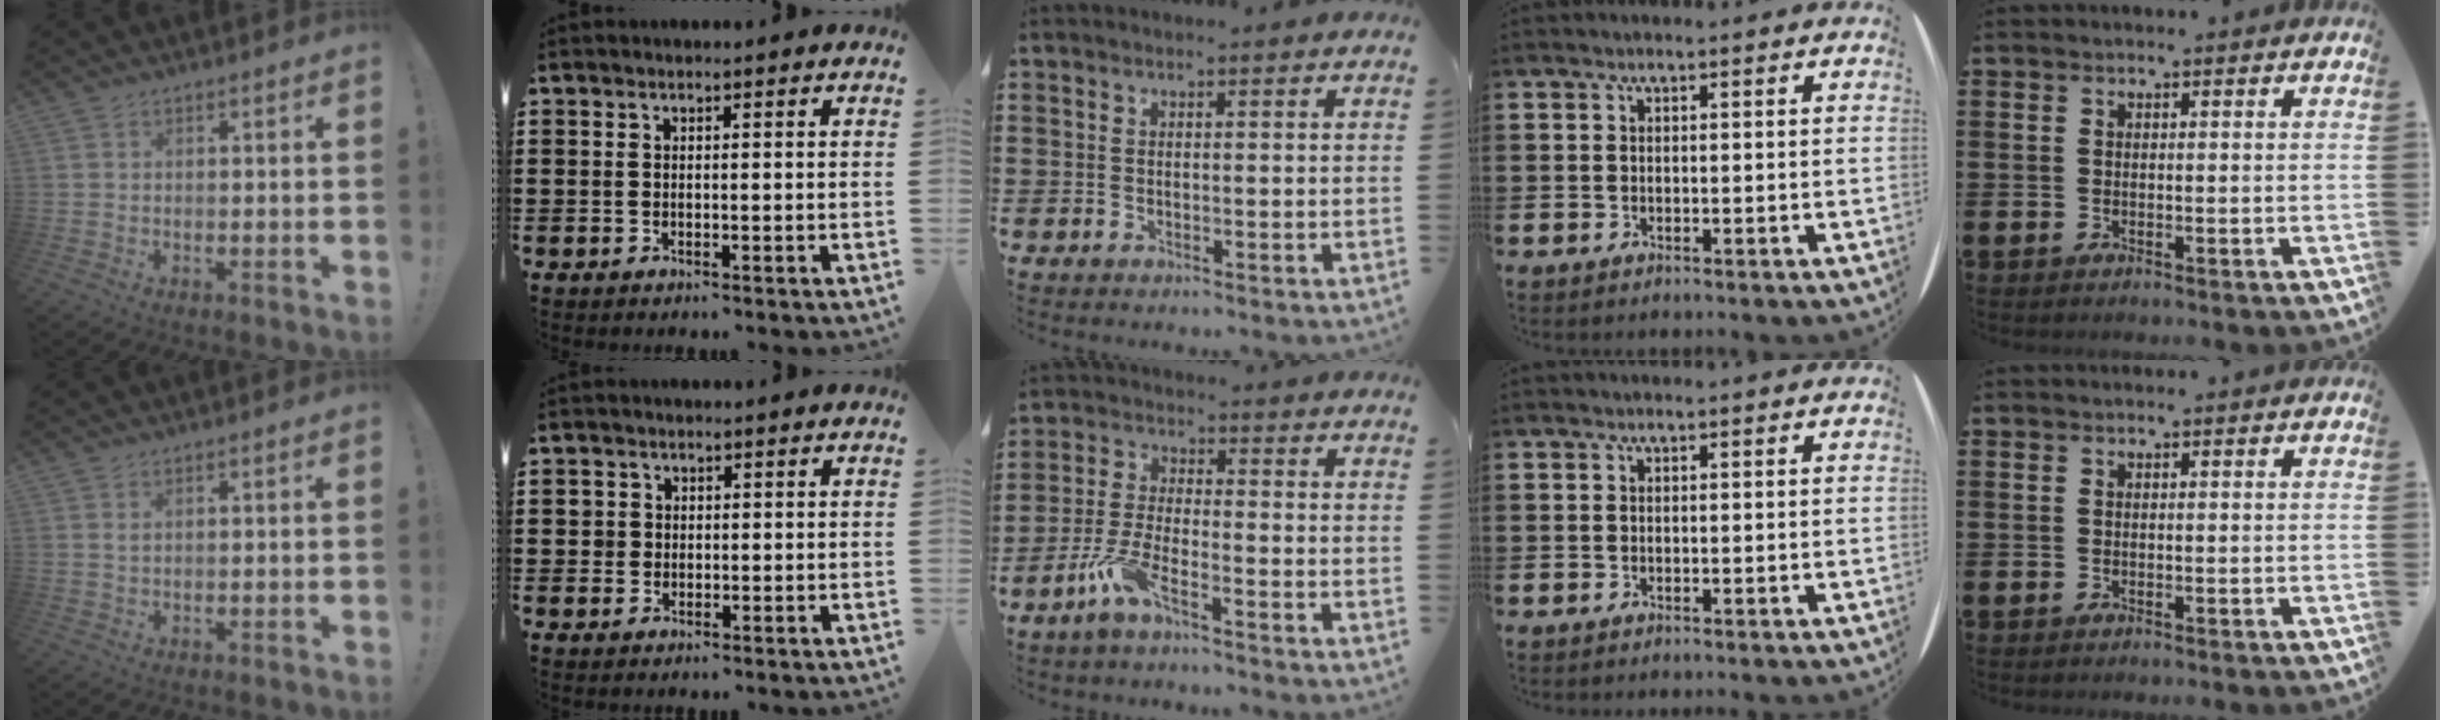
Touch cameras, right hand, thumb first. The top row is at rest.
{"thumb": {"total": 1.3, "force": [0.7, 0.3, 1.0], "torque": [-0.015, -0.001, 0.011]}, "index": {"total": 1.6, "force": [0.2, 1.5, 0.3], "torque": [-0.011, 0.008, 0.002]}, "middle": {"total": 6.0, "force": [-4.1, 1.1, 4.3], "torque": [-0.103, -0.008, -0.079]}}